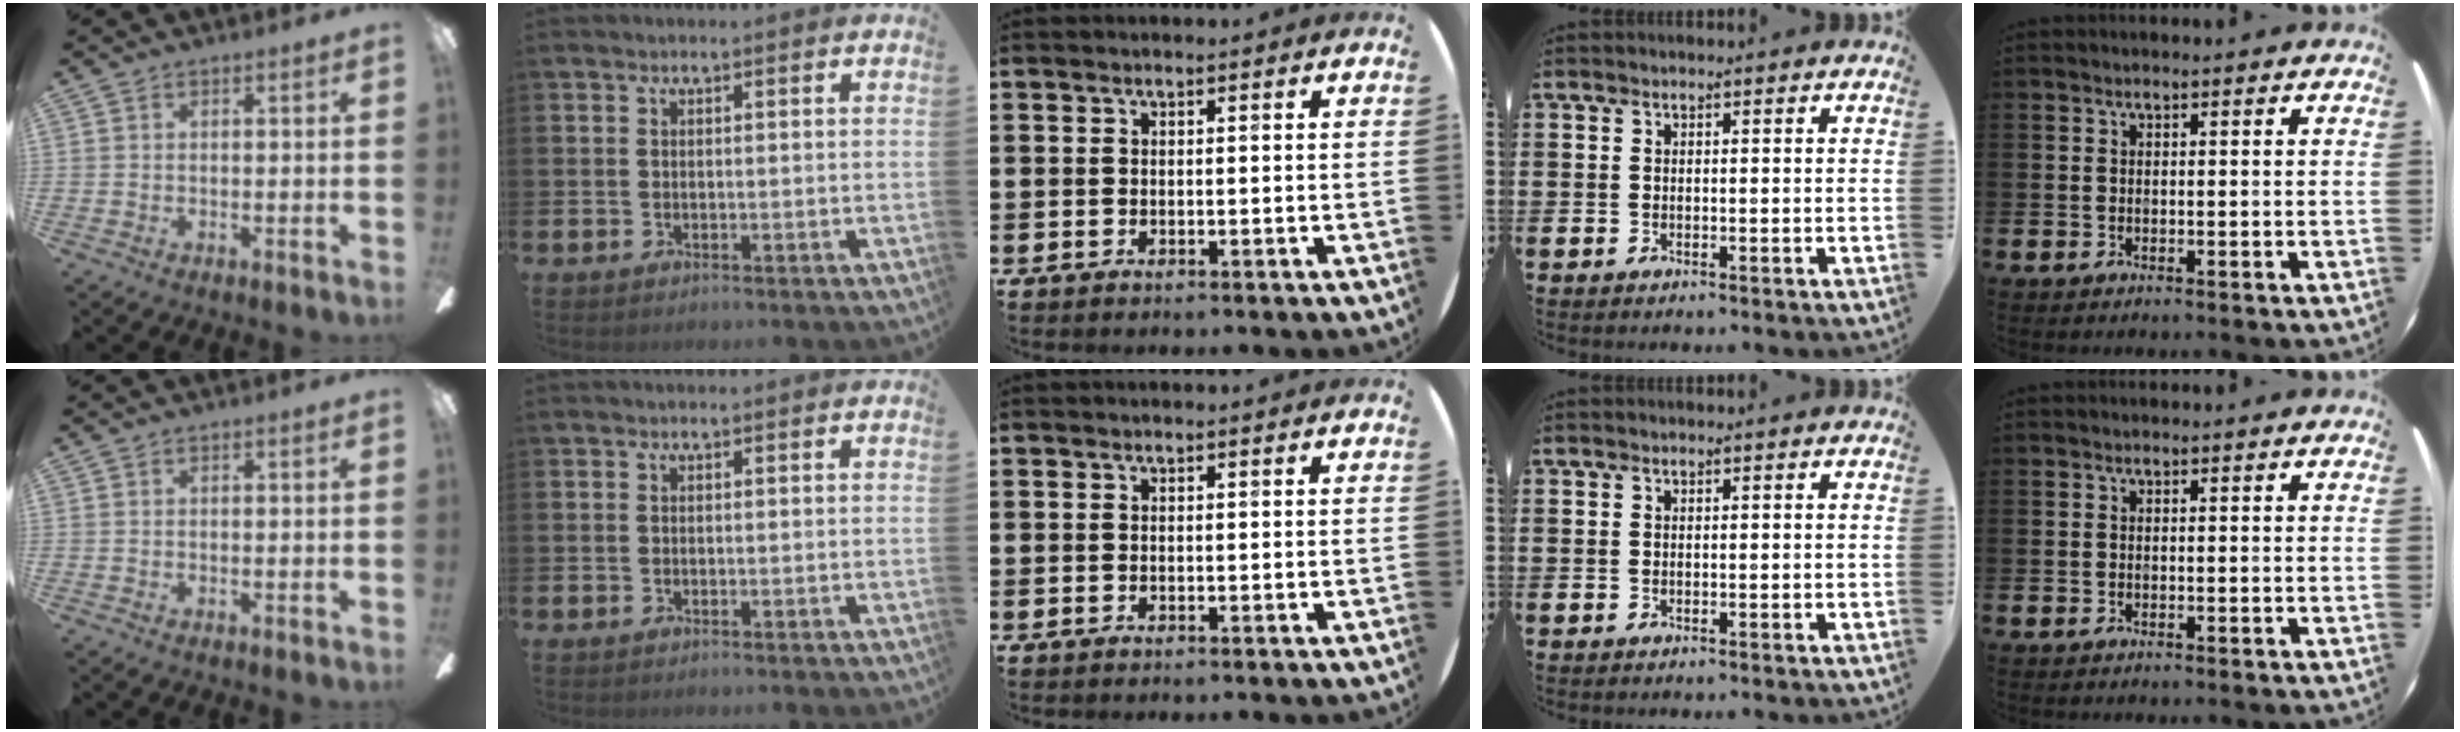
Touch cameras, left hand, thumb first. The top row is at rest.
{}